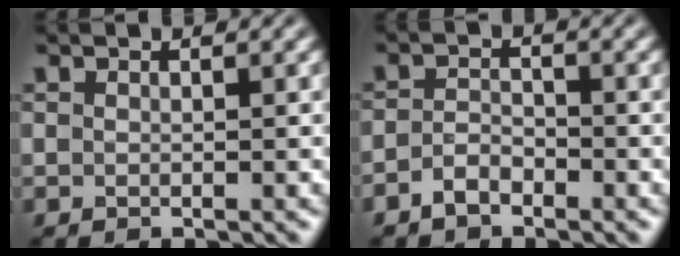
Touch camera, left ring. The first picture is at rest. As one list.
[{"total": 2.0, "force": [-1.4, 1.0, 1.1], "torque": [-0.022, 0.004, -0.029]}]